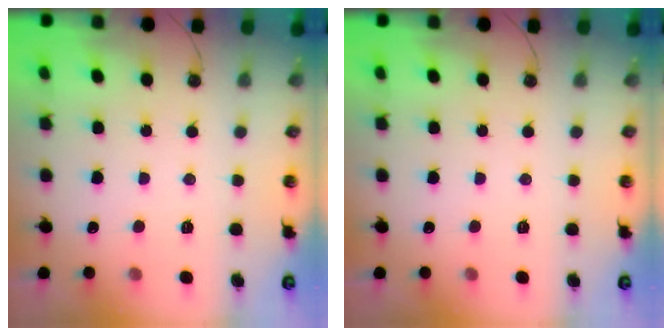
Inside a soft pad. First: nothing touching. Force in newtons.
{"total": 0.0}